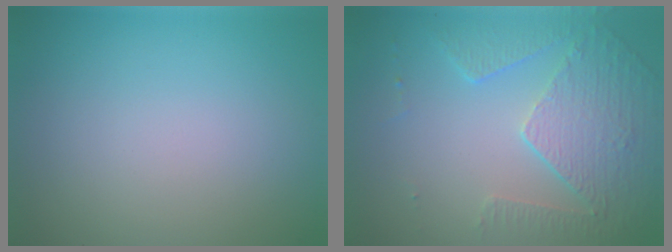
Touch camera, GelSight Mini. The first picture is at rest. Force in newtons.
{"total": 5.3, "press": 3.8, "slide": 3.7}